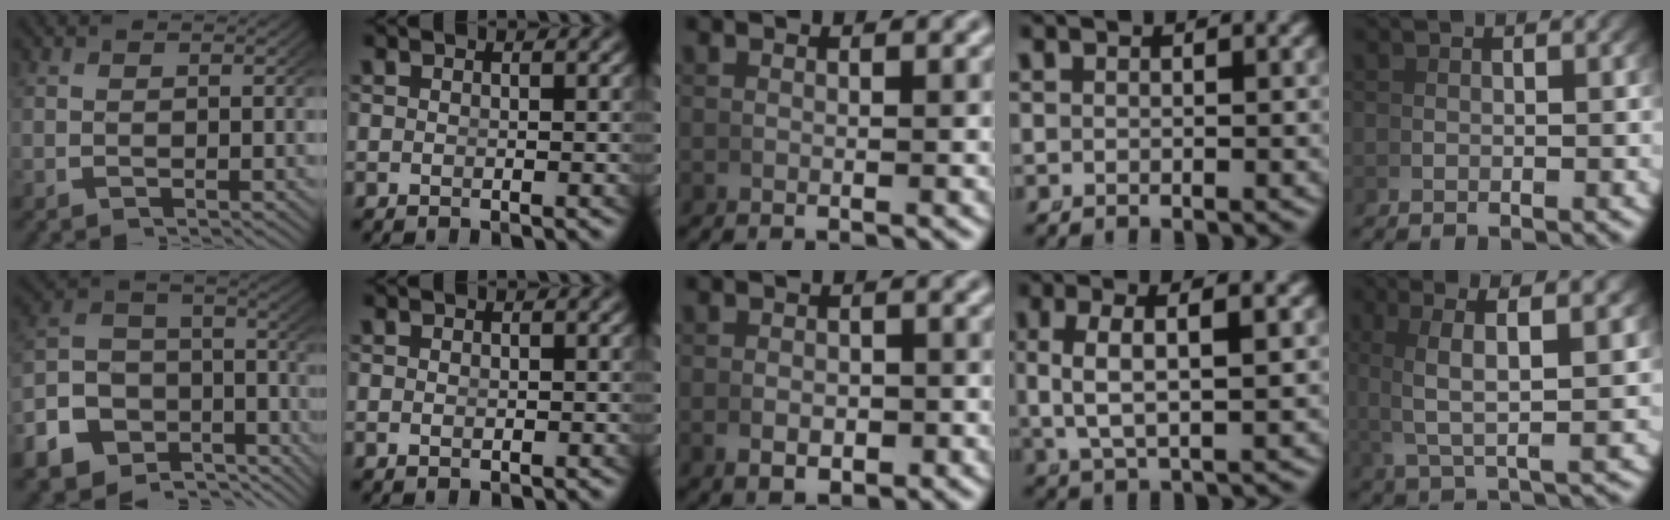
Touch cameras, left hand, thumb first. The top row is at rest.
{"thumb": {"total": 12.3, "force": [-3.9, 8.6, 7.8], "torque": [-0.166, -0.035, -0.058]}, "index": {"total": 0.5, "force": [-0.3, 0.2, 0.4], "torque": [-0.012, -0.011, 0.002]}, "middle": {"total": 2.3, "force": [-0.6, 1.4, 1.7], "torque": [-0.030, -0.009, -0.002]}, "ring": {"total": 5.0, "force": [0.9, 1.9, 4.5], "torque": [-0.099, -0.003, 0.029]}, "little": {"total": 5.3, "force": [2.2, 0.6, 4.8], "torque": [-0.082, 0.012, 0.046]}}